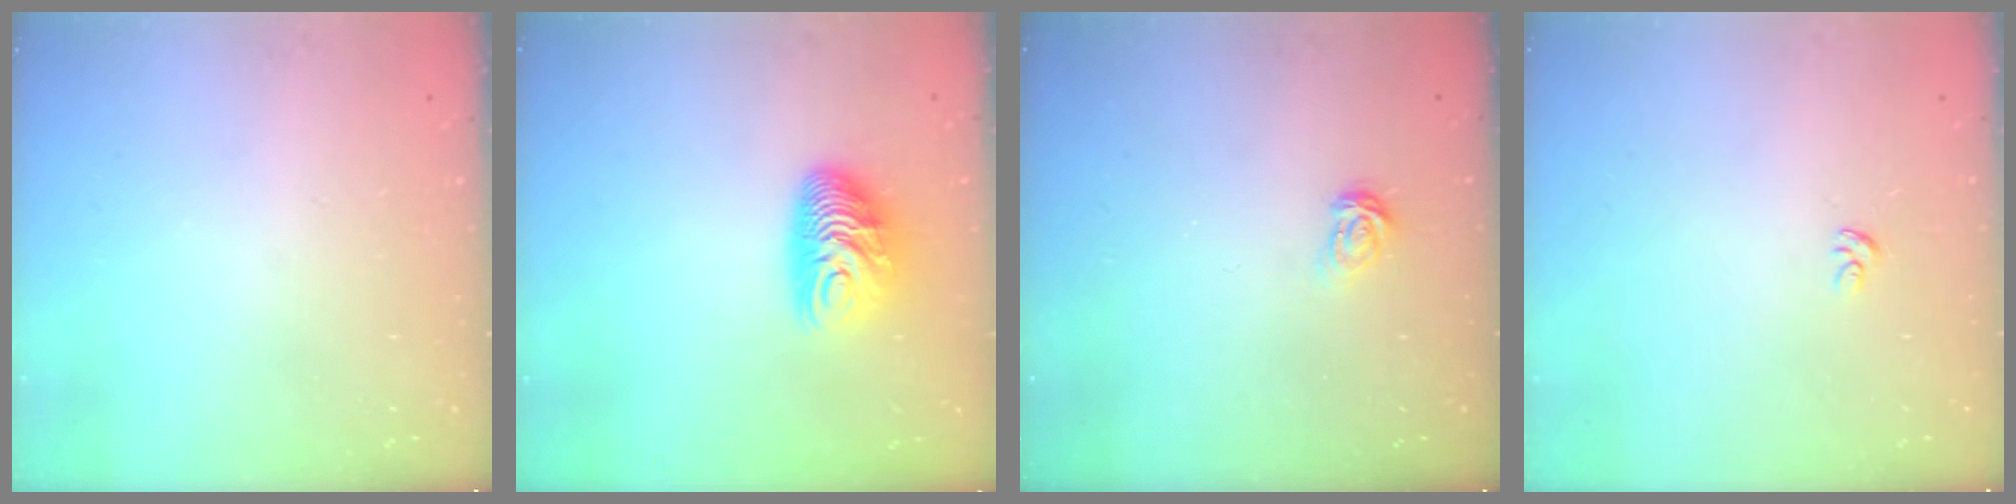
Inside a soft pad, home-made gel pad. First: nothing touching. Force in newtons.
{"total": 10.0, "press": 10.0, "slide": 0.8}
{"total": 3.6, "press": 3.6, "slide": 0.3}
{"total": 2.4, "press": 2.4, "slide": 0.1}